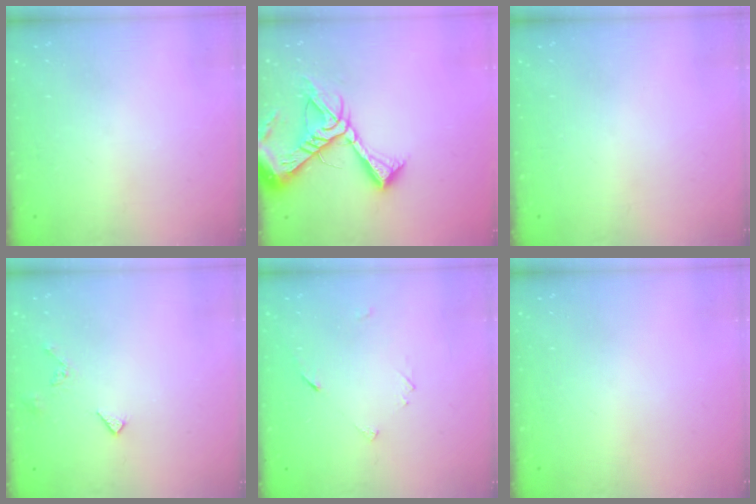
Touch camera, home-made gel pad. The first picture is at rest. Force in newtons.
{"total": 16.0, "press": 15.9, "slide": 1.6}
{"total": 0.0}
{"total": 5.1, "press": 5.0, "slide": 0.8}
{"total": 3.5, "press": 3.5, "slide": 0.3}
{"total": 0.0}